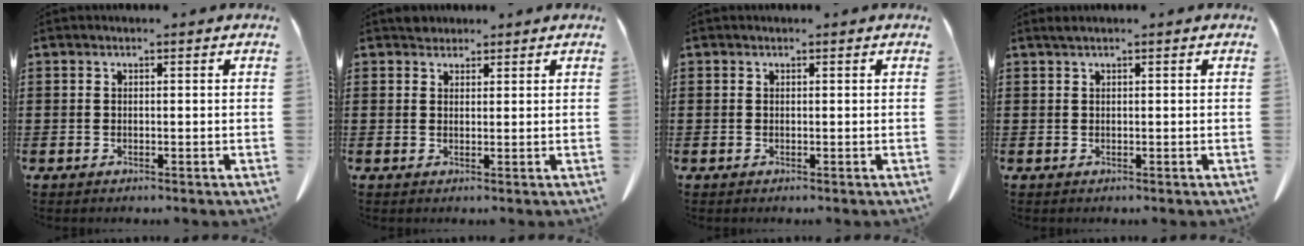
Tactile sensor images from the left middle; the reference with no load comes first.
{"total": 2.0, "force": [1.7, 0.9, 0.2], "torque": [0.000, 0.000, 0.034]}
{"total": 0.0}
{"total": 0.6, "force": [0.4, 0.0, 0.5], "torque": [-0.010, 0.001, 0.007]}